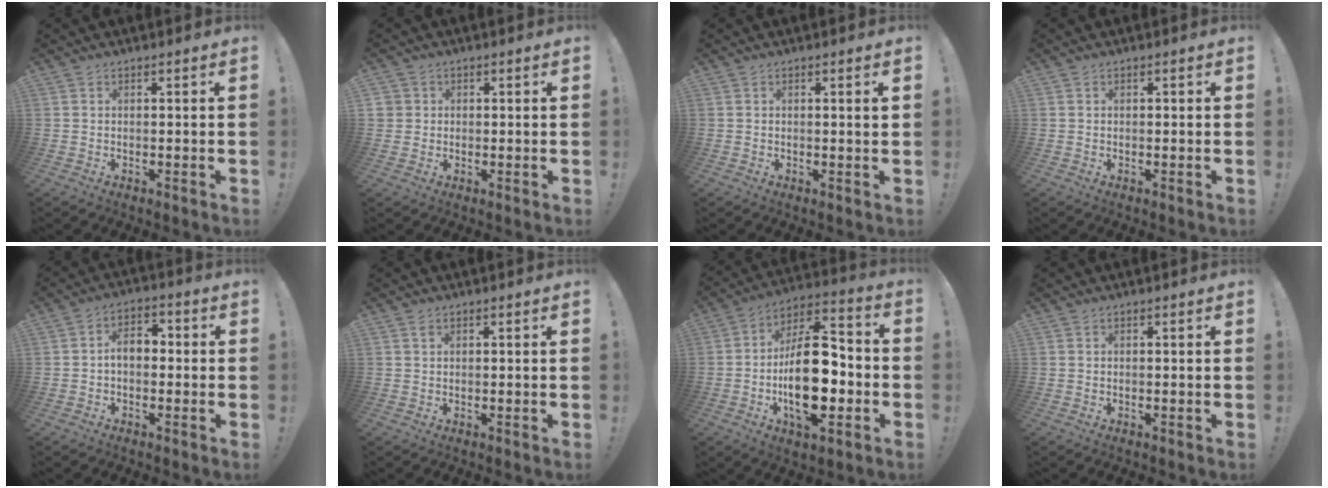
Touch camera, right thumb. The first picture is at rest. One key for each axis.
{"total": 2.5, "fx": 0.4, "fy": 2.4, "fz": 0.2, "tx": -0.005, "ty": 0.004, "tz": 0.008}
{"total": 1.5, "fx": 0.6, "fy": -0.3, "fz": 1.3, "tx": -0.012, "ty": -0.006, "tz": 0.006}
{"total": 0.0}
{"total": 6.0, "fx": -0.2, "fy": 3.8, "fz": 4.7, "tx": -0.072, "ty": 0.008, "tz": -0.006}
{"total": 0.8, "fx": 0.5, "fy": 0.5, "fz": 0.4, "tx": 0.000, "ty": -0.002, "tz": 0.008}
{"total": 21.9, "fx": -4.8, "fy": 10.9, "fz": 18.4, "tx": -0.318, "ty": 0.023, "tz": -0.074}
{"total": 0.0}